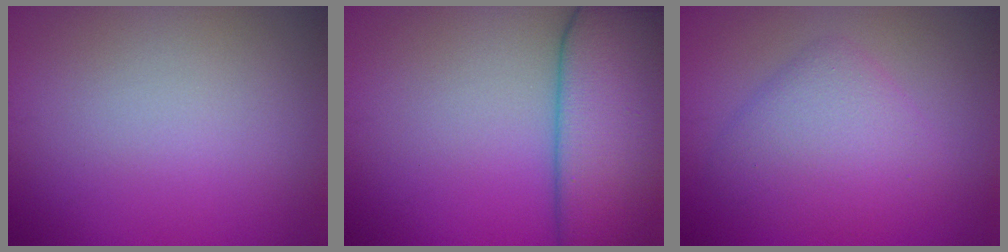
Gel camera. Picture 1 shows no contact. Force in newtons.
{"total": 13.1, "press": 13.1, "slide": 0.9}
{"total": 4.5, "press": 4.5, "slide": 0.3}